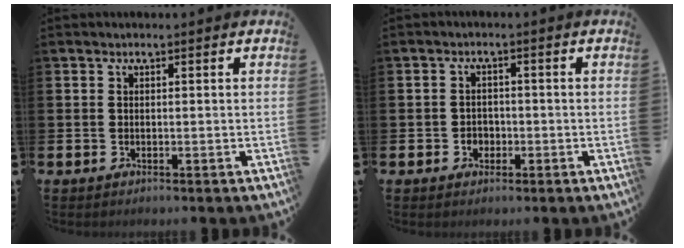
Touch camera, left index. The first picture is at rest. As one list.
[{"total": 1.9, "force": [-0.7, 1.7, 0.6], "torque": [0.002, -0.003, -0.021]}]